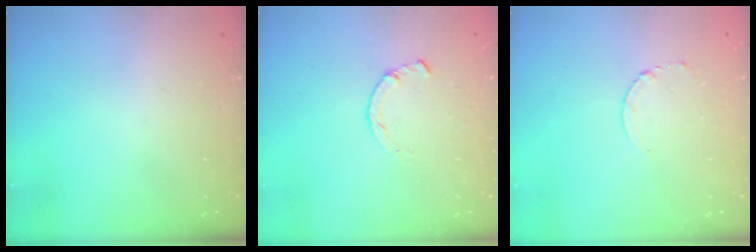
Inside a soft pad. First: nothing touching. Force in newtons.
{"total": 2.3, "press": 2.3, "slide": 0.1}
{"total": 2.5, "press": 2.5, "slide": 0.3}